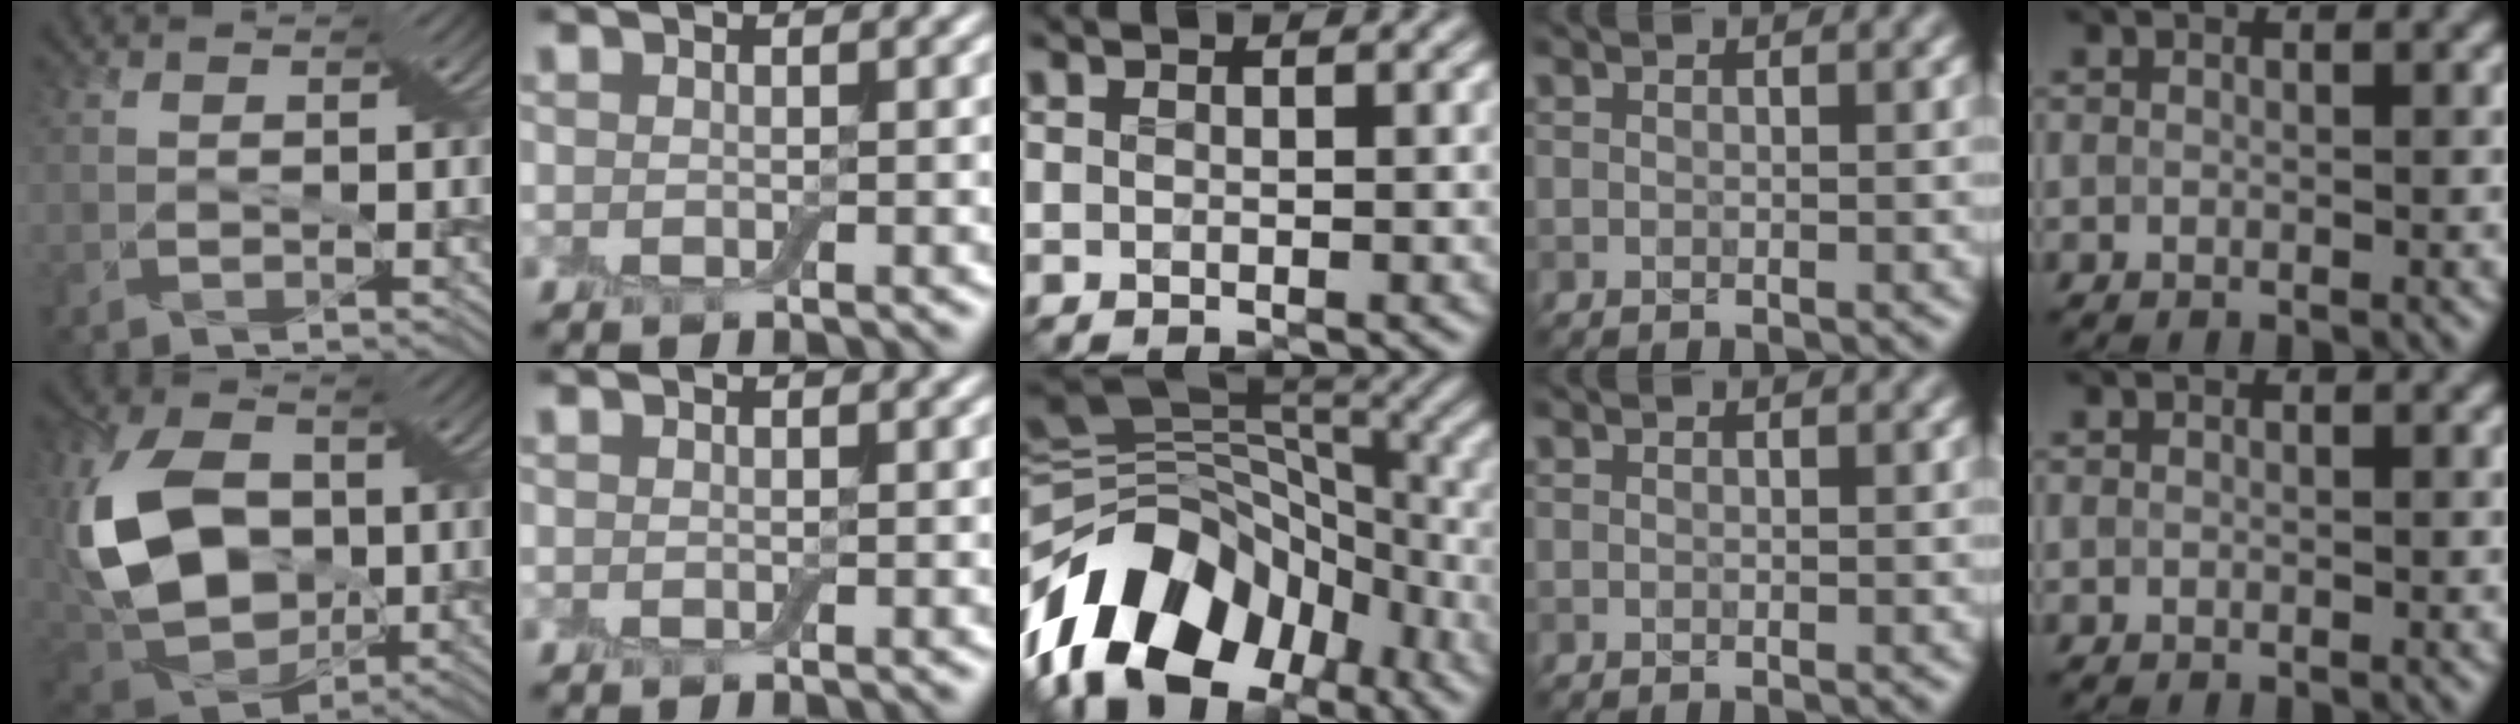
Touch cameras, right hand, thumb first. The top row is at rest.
{"thumb": {"total": 15.0, "force": [0.3, 10.4, 10.8], "torque": [-0.276, -0.007, 0.003]}, "middle": {"total": 15.1, "force": [-9.1, 9.1, 7.9], "torque": [-0.169, 0.019, -0.148]}}